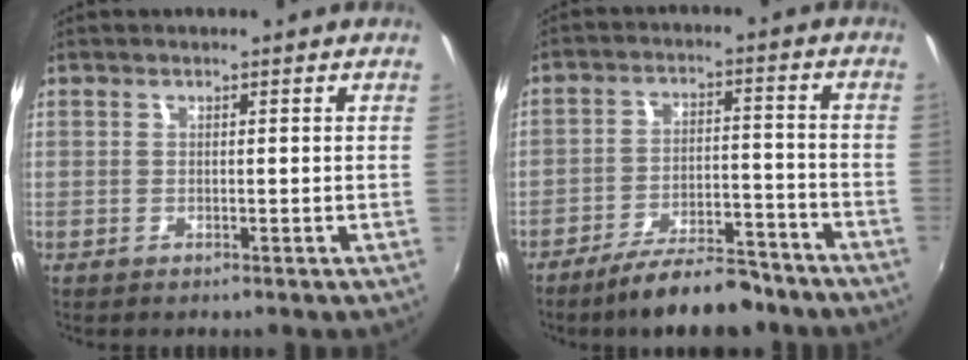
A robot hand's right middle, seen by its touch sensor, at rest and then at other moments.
{"total": 12.2, "force": [-10.2, 3.6, 5.8], "torque": [-0.105, 0.010, -0.148]}